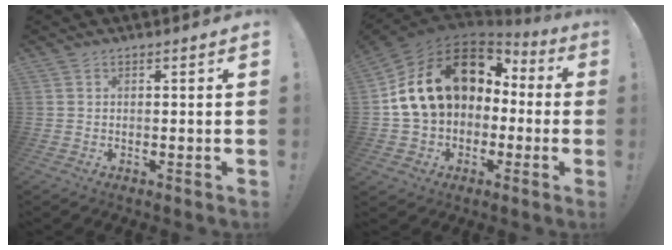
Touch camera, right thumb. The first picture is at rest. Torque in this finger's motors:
{"motor_torque": [2.49, 2.52, 1.04, 0.08, 0.73]}